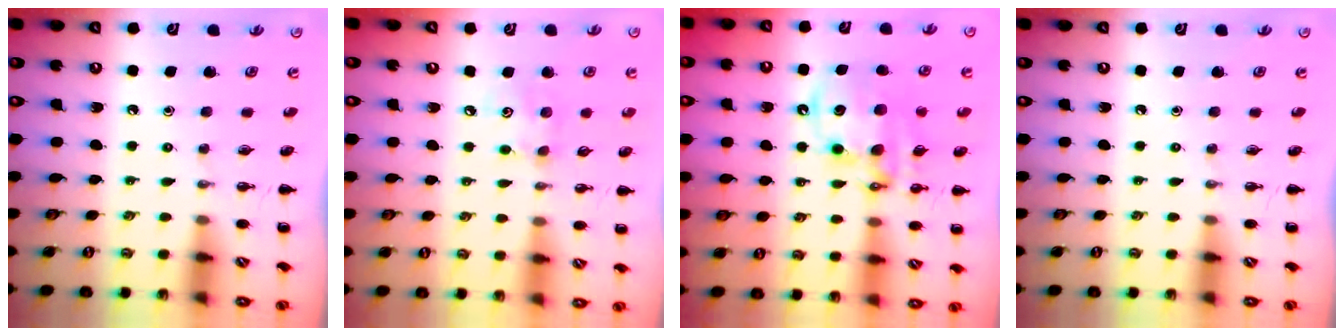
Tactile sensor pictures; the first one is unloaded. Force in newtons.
{"total": 4.2, "press": 4.1, "slide": 0.5}
{"total": 13.4, "press": 13.1, "slide": 3.1}
{"total": 0.0}